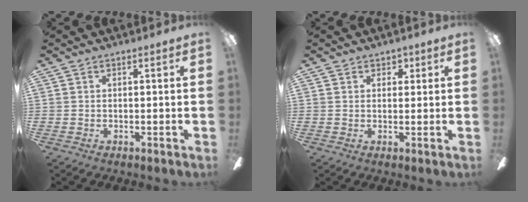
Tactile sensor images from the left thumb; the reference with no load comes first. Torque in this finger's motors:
{"motor_torque": [0.04, 0.01, -0.44, 0.23, -0.02]}